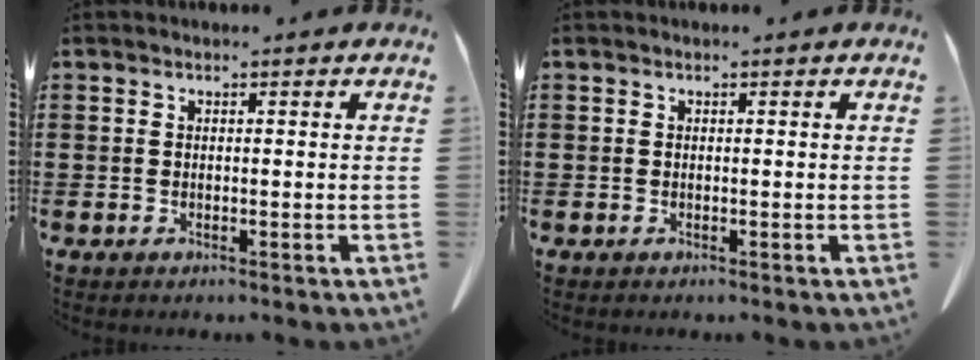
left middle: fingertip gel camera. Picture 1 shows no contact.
{"total": 0.0}